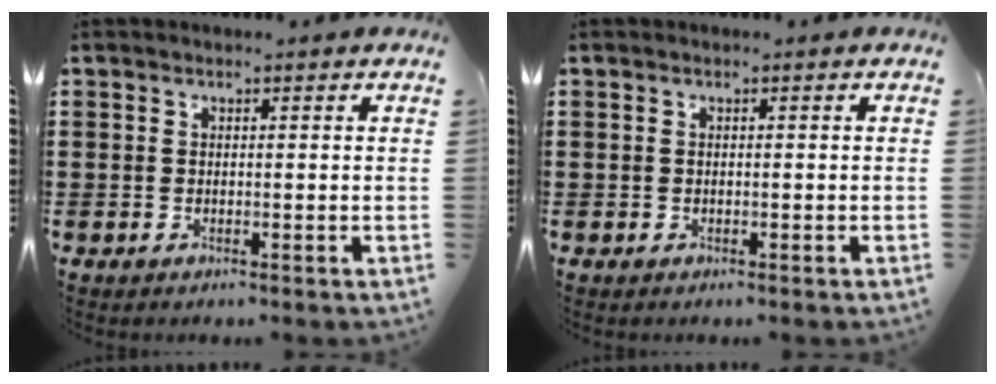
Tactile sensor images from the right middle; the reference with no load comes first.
{"total": 0.0}